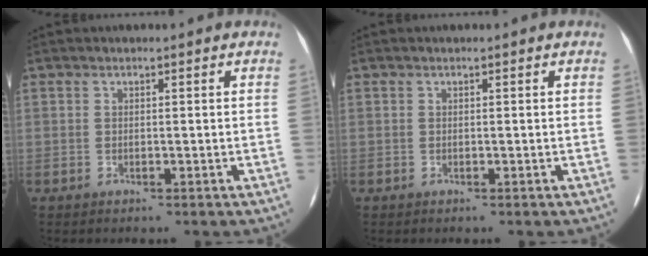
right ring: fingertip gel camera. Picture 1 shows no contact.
{"total": 0.0}